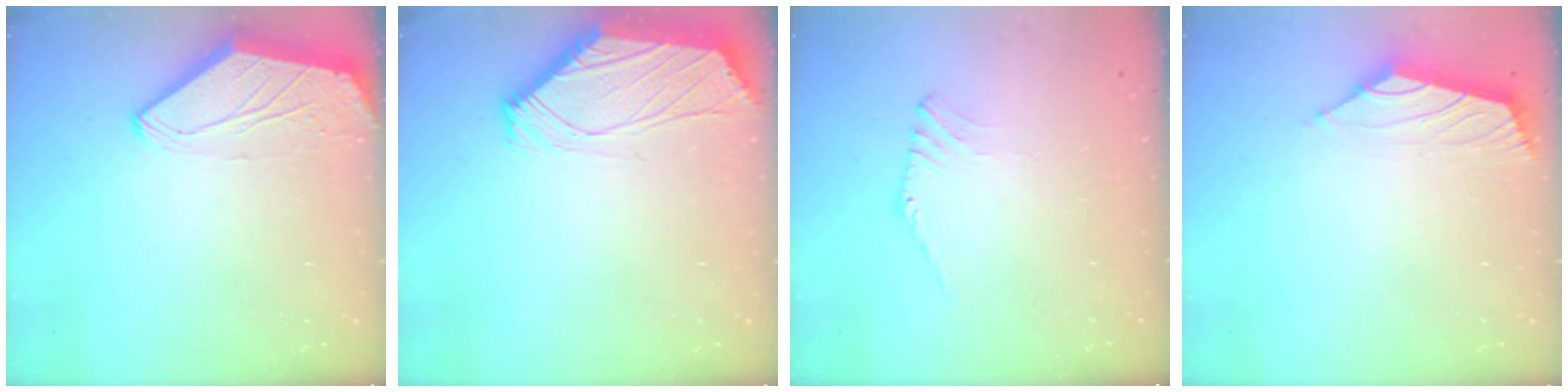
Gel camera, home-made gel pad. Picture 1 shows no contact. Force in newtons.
{"total": 1.0, "press": 0.8, "slide": 0.5}
{"total": 0.8, "press": 0.7, "slide": 0.3}
{"total": 2.3, "press": 2.2, "slide": 0.6}